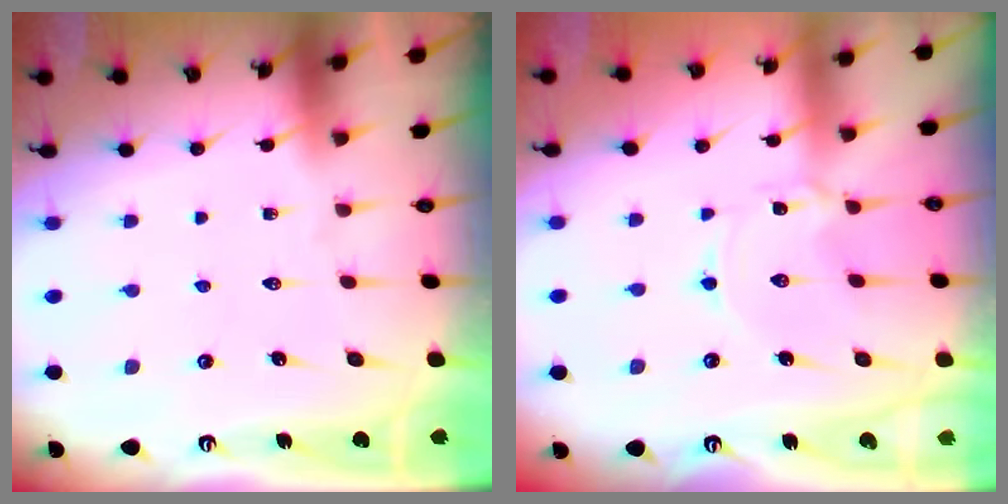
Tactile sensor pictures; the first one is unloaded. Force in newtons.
{"total": 0.9, "press": 0.9, "slide": 0.1}